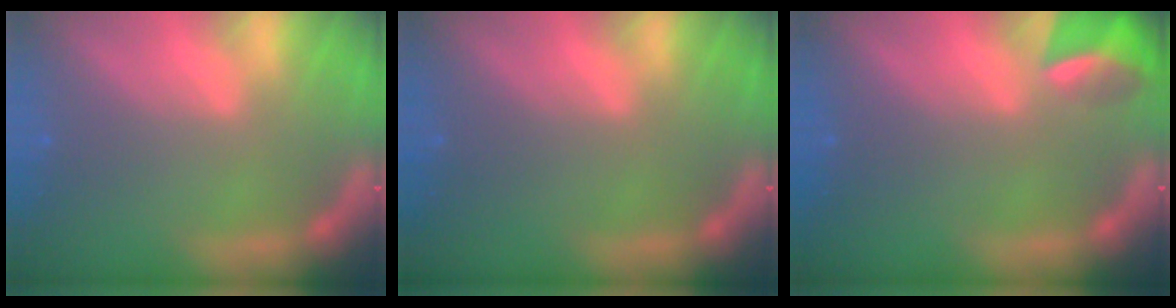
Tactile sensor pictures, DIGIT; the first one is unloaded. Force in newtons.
{"total": 0.0}
{"total": 3.9}